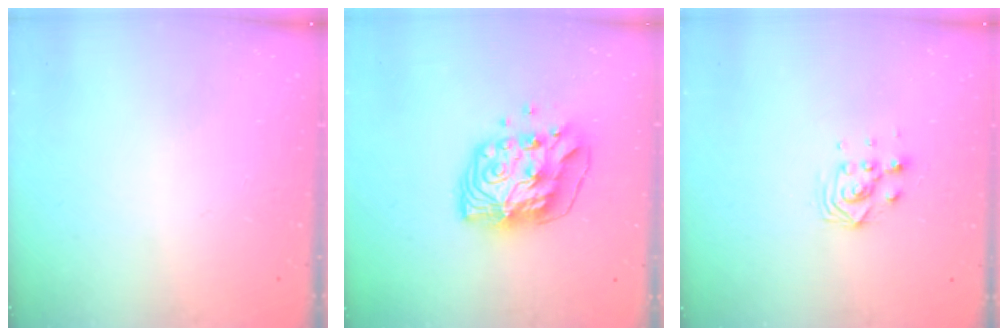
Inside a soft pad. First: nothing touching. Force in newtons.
{"total": 10.6, "press": 10.5, "slide": 1.6}
{"total": 5.3, "press": 5.2, "slide": 0.2}